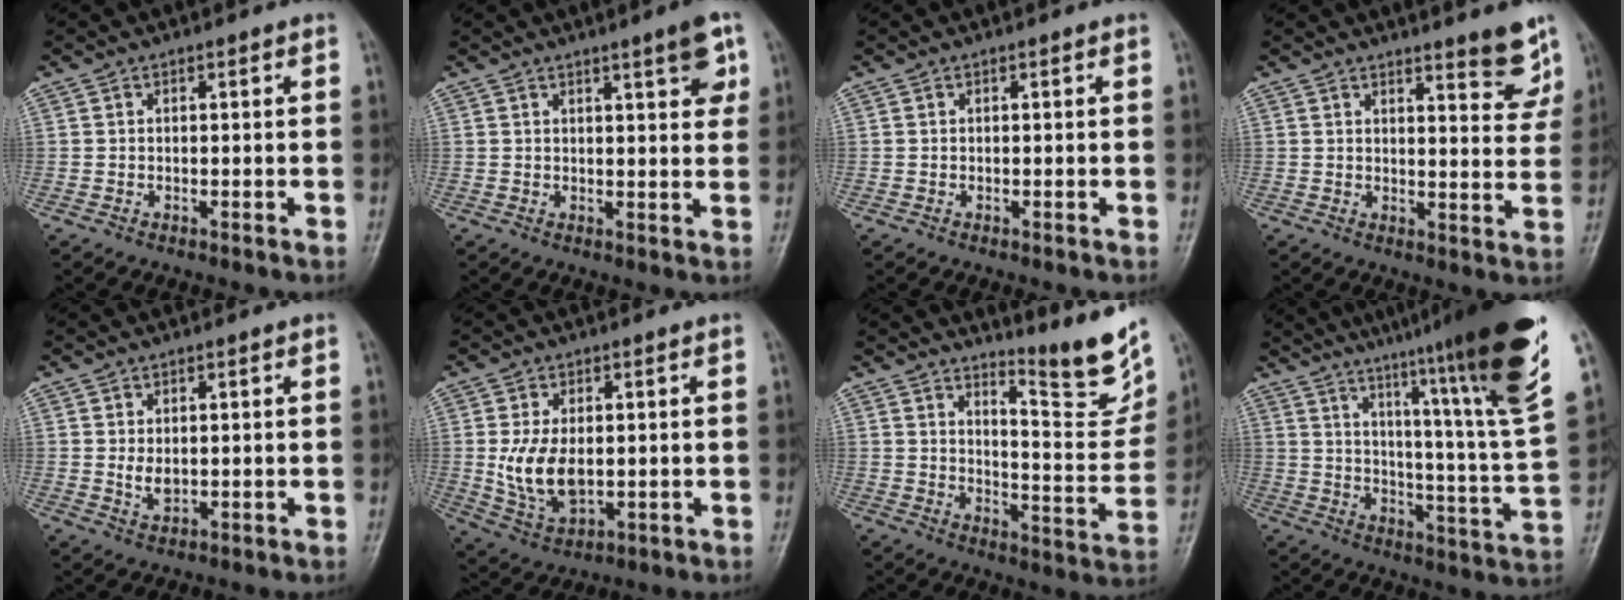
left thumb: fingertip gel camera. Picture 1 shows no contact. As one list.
[{"total": 6.0, "force": [3.2, 1.3, 4.9], "torque": [-0.054, -0.013, 0.039]}, {"total": 0.0}, {"total": 6.9, "force": [5.3, 1.4, 4.1], "torque": [-0.032, -0.042, 0.068]}, {"total": 2.9, "force": [0.5, 1.6, 2.3], "torque": [-0.034, -0.009, 0.014]}, {"total": 9.3, "force": [0.1, 5.5, 7.5], "torque": [-0.136, -0.007, 0.015]}, {"total": 13.0, "force": [9.9, 2.1, 8.1], "torque": [-0.084, -0.082, 0.148]}, {"total": 26.0, "force": [17.5, 0.8, 19.3], "torque": [-0.264, -0.094, 0.251]}]